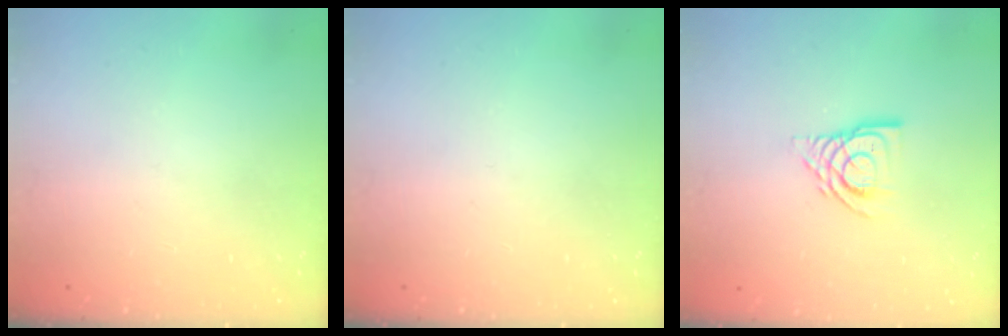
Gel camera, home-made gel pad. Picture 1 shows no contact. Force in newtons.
{"total": 0.0}
{"total": 10.5, "press": 10.4, "slide": 1.3}